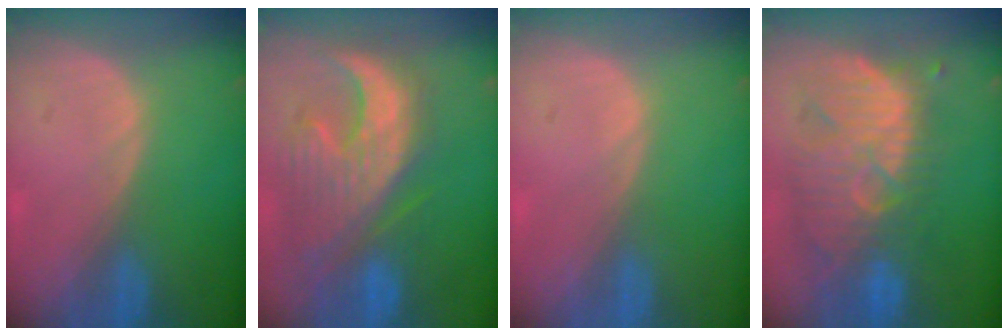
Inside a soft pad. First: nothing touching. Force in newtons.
{"total": 12.2, "press": 11.2, "slide": 4.9}
{"total": 0.0}
{"total": 11.6, "press": 10.8, "slide": 4.1}